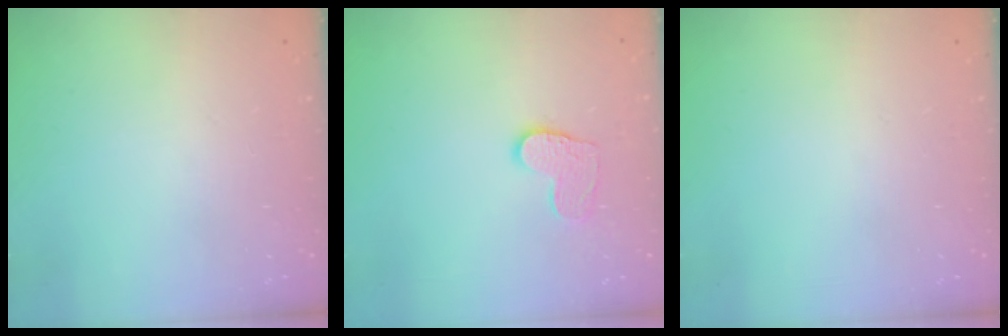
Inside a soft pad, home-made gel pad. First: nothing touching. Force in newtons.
{"total": 8.8, "press": 8.8, "slide": 0.7}
{"total": 0.0}